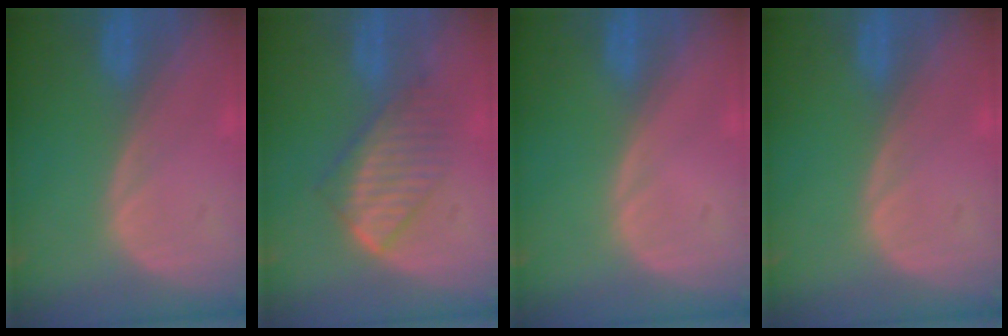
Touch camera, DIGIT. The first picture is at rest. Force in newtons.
{"total": 6.0, "press": 5.9, "slide": 1.1}
{"total": 0.0}
{"total": 0.0}